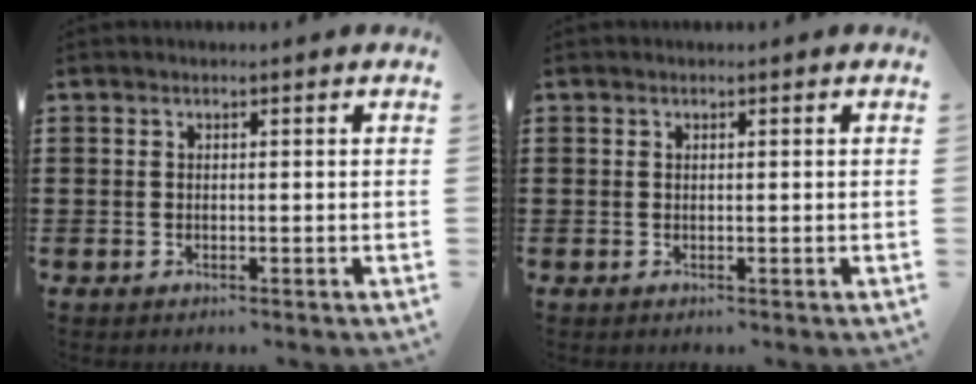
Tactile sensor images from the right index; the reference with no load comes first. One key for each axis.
{"total": 0.0}